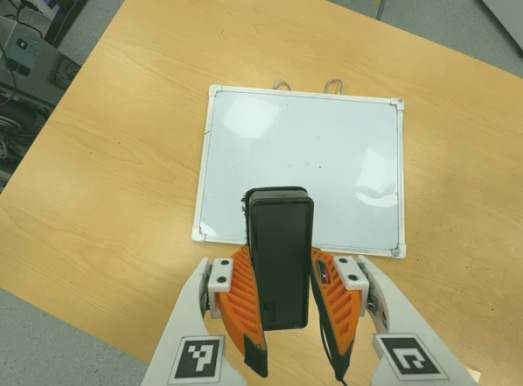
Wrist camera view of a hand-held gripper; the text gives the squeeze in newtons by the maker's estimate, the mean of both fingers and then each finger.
{"total": 6.7, "left": 5.7, "right": 7.7}